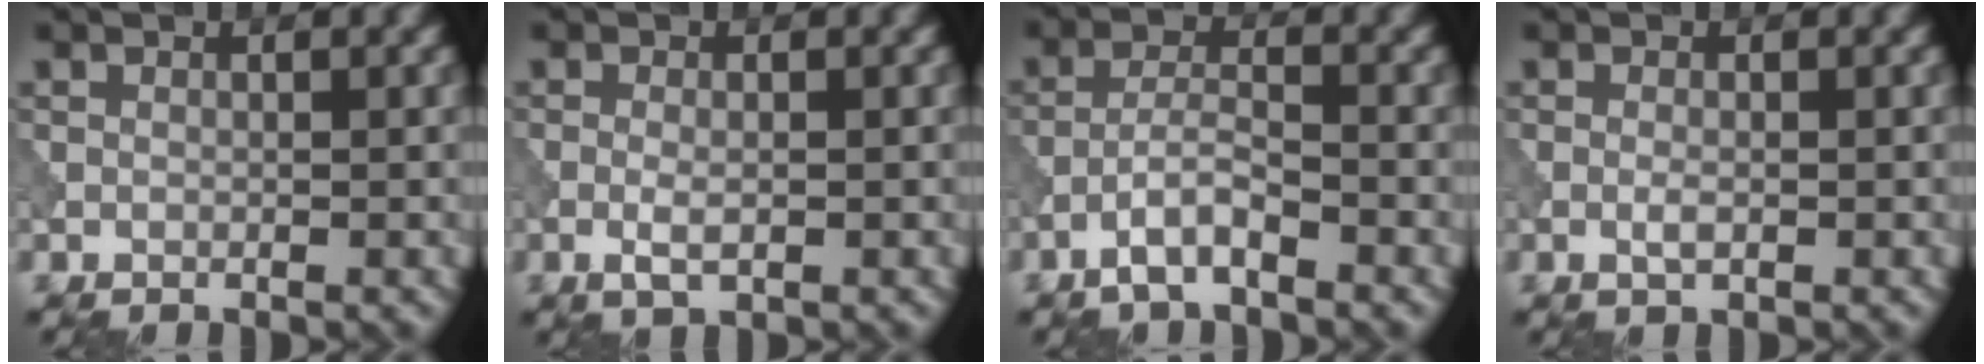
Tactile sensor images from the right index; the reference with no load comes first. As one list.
[{"total": 1.8, "force": [-0.5, 0.7, 1.5], "torque": [-0.034, -0.004, -0.013]}, {"total": 3.1, "force": [-2.0, 0.7, 2.3], "torque": [-0.047, 0.010, -0.046]}, {"total": 1.0, "force": [-0.3, 0.3, 0.9], "torque": [-0.021, -0.002, -0.007]}]